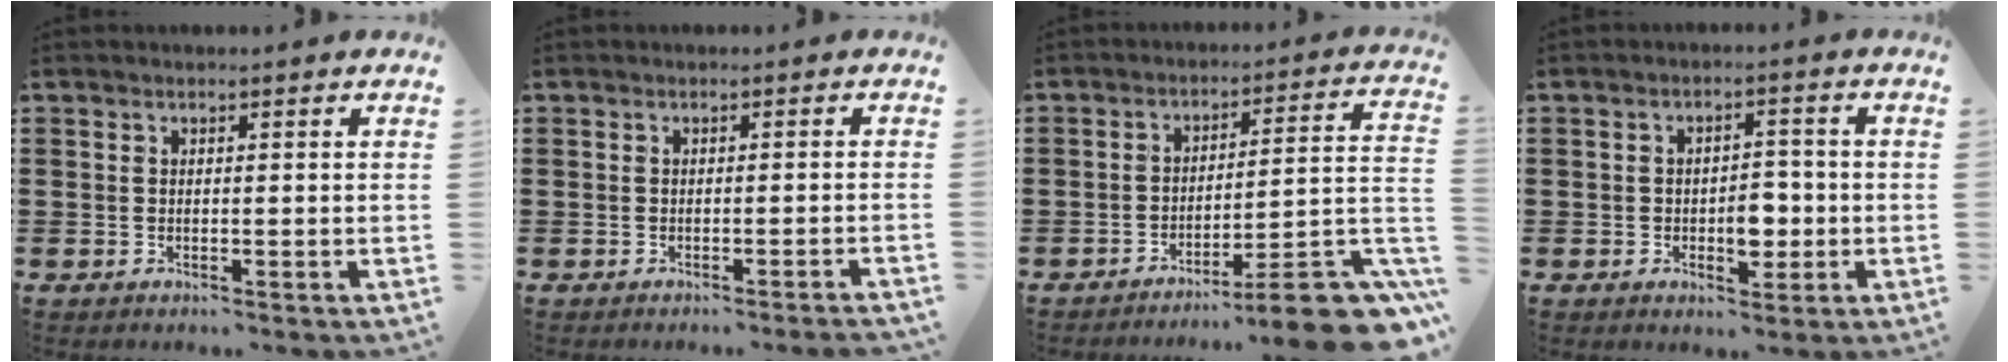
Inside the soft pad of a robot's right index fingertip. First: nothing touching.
{"total": 1.0, "force": [-0.8, -0.3, 0.6], "torque": [-0.010, -0.002, -0.016]}
{"total": 9.6, "force": [-7.3, 0.5, 6.2], "torque": [-0.087, 0.006, -0.136]}
{"total": 4.7, "force": [-1.2, 2.7, 3.7], "torque": [-0.059, 0.004, -0.023]}